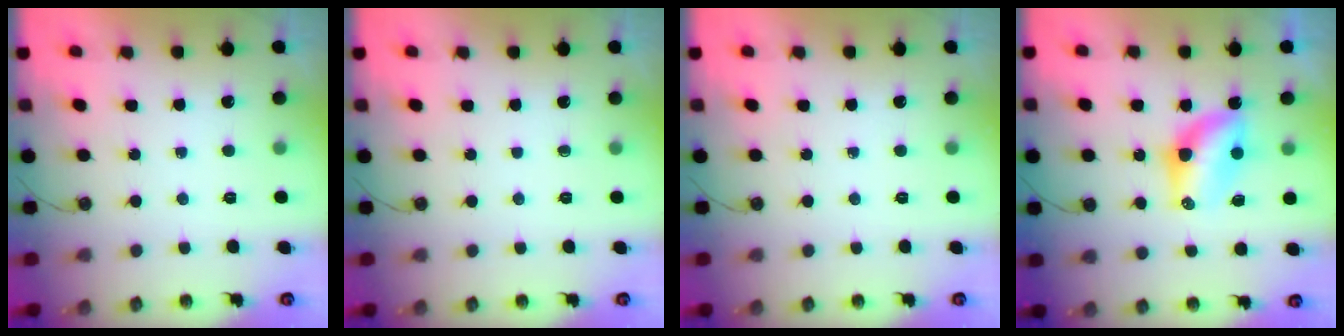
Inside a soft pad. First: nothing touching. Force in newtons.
{"total": 0.0}
{"total": 0.0}
{"total": 9.3, "press": 8.2, "slide": 4.3}